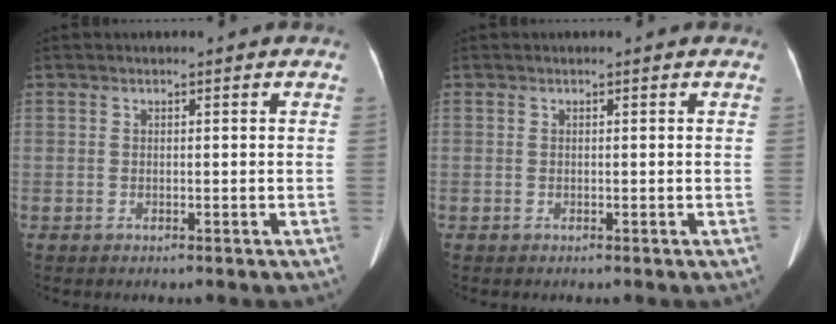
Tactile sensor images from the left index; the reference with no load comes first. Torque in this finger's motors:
{"motor_torque": [0.02, 0.03, 0.00, 0.00]}